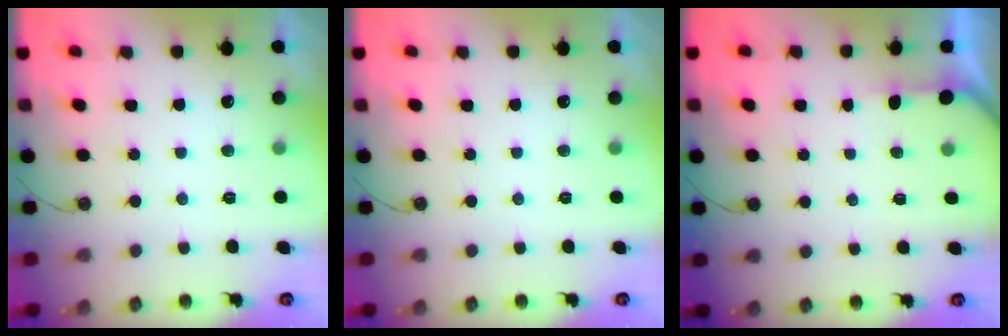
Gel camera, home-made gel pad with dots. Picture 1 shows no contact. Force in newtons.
{"total": 0.0}
{"total": 2.4, "press": 2.4, "slide": 0.3}